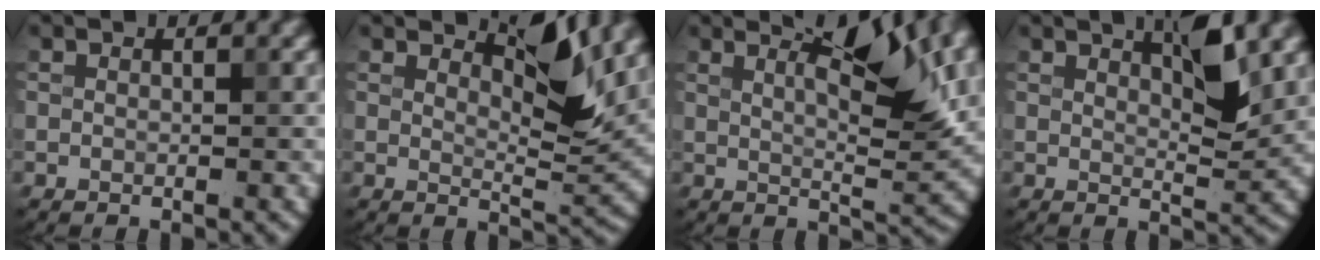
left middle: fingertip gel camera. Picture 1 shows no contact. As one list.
[{"total": 3.1, "force": [2.1, 0.1, 2.3], "torque": [-0.053, -0.007, 0.051]}, {"total": 7.5, "force": [2.6, 1.8, 6.8], "torque": [-0.106, 0.015, 0.054]}, {"total": 2.4, "force": [1.2, 0.0, 2.1], "torque": [-0.047, -0.003, 0.038]}]